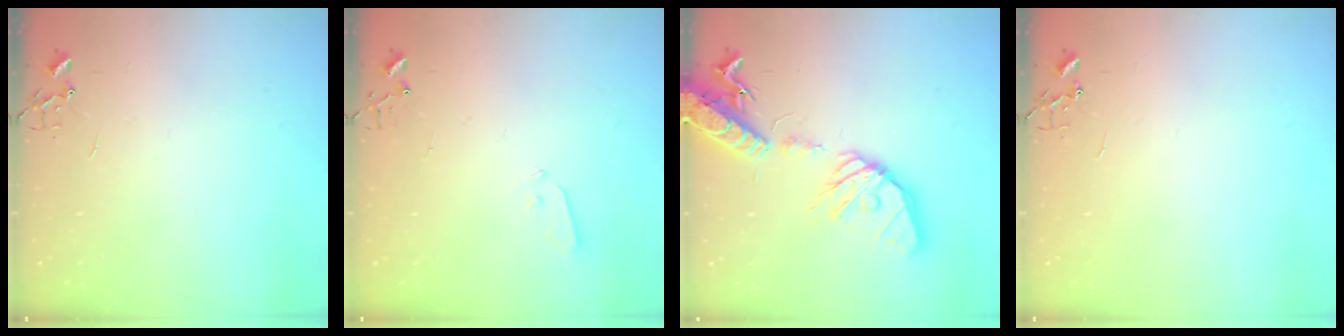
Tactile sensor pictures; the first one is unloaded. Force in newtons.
{"total": 3.5, "press": 3.4, "slide": 0.6}
{"total": 22.7, "press": 22.4, "slide": 3.7}
{"total": 0.0}